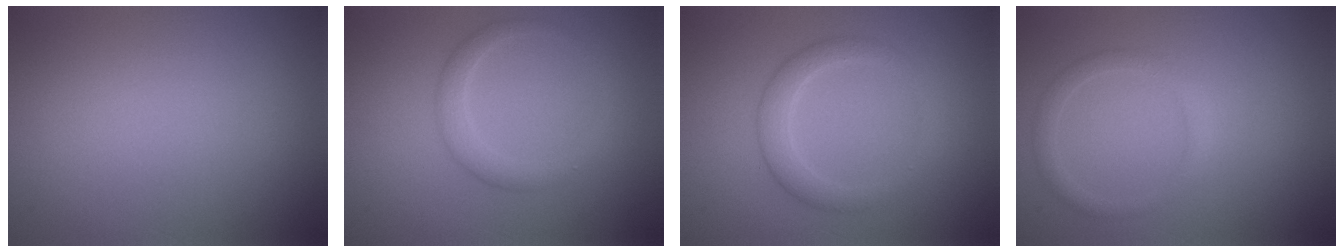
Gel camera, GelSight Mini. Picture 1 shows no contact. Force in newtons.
{"total": 2.1, "press": 2.1, "slide": 0.2}
{"total": 2.6, "press": 2.6, "slide": 0.2}
{"total": 1.5, "press": 1.5, "slide": 0.1}